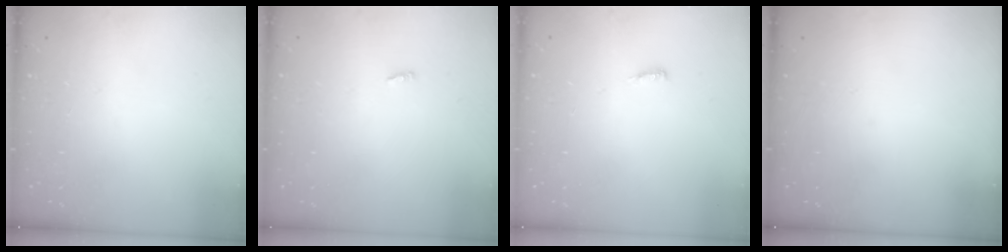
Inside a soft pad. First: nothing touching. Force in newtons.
{"total": 1.9, "press": 1.9, "slide": 0.2}
{"total": 4.3, "press": 4.1, "slide": 1.3}
{"total": 0.0}